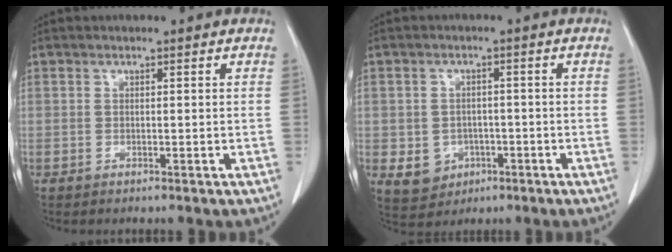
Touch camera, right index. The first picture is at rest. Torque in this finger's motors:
{"motor_torque": [-0.07, -0.04, -0.80, -0.21]}